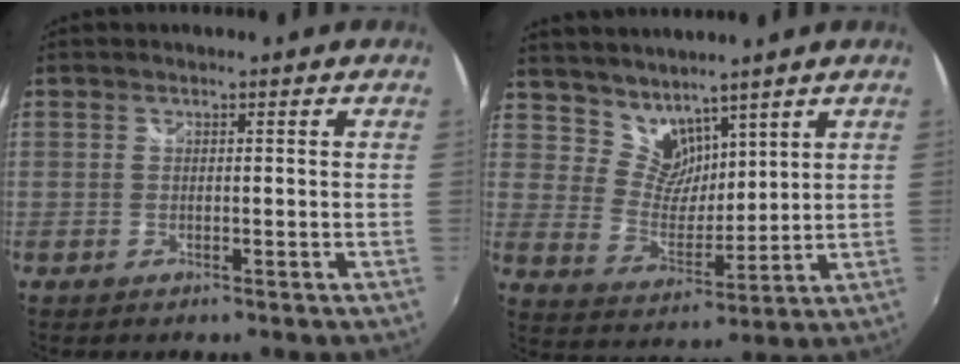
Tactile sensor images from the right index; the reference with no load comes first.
{"total": 7.6, "force": [6.2, 4.2, 1.6], "torque": [-0.019, 0.002, 0.125]}